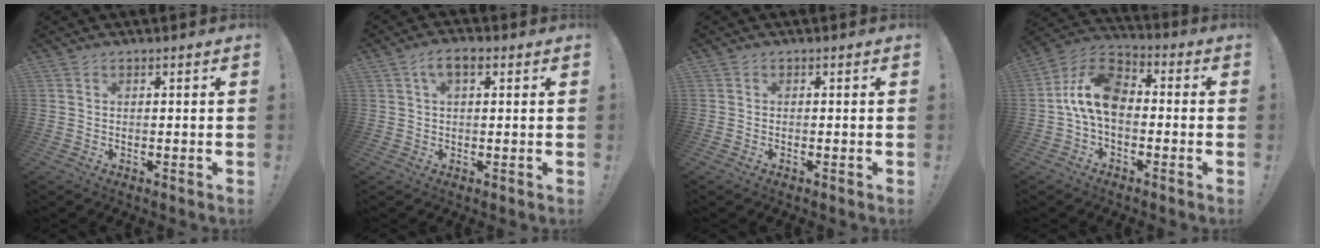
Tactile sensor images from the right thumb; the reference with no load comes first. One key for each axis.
{"total": 4.7, "fx": 1.6, "fy": 2.2, "fz": 3.8, "tx": -0.063, "ty": 0.006, "tz": 0.027}
{"total": 0.0}
{"total": 13.1, "fx": -0.7, "fy": 8.3, "fz": 10.1, "tx": -0.185, "ty": 0.021, "tz": -0.009}